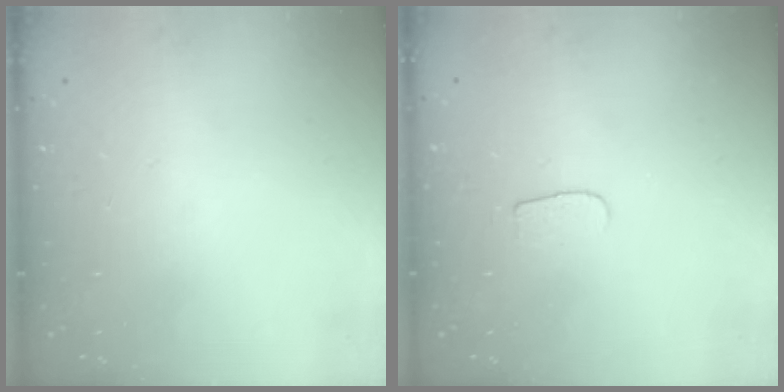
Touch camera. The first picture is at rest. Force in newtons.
{"total": 4.2, "press": 4.2, "slide": 0.4}